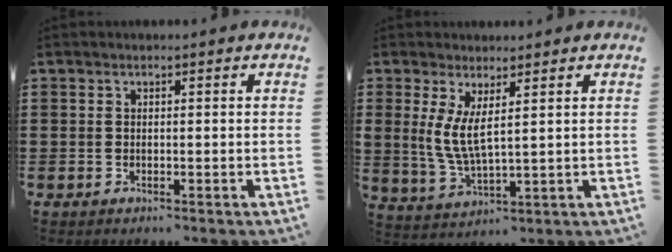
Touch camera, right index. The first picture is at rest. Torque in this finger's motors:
{"motor_torque": [1.24, 0.90, 0.44, 0.21]}